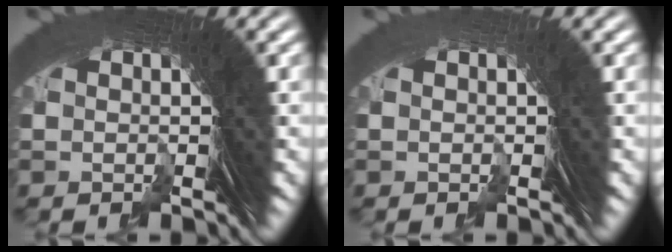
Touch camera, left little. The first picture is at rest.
{"total": 0.9, "force": [-0.5, -0.5, -0.5], "torque": [0.011, 0.005, -0.010]}